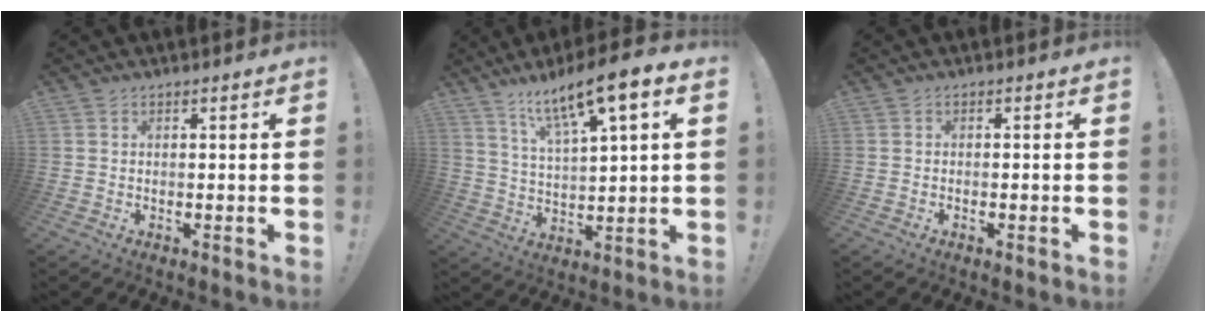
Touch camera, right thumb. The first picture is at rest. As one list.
[{"total": 12.3, "force": [8.1, 2.3, 9.0], "torque": [-0.149, -0.046, 0.130]}, {"total": 0.6, "force": [-0.4, 0.2, 0.3], "torque": [-0.005, 0.001, -0.008]}]